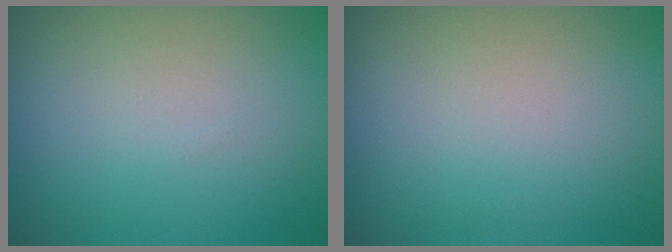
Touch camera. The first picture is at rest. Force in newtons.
{"total": 0.0}